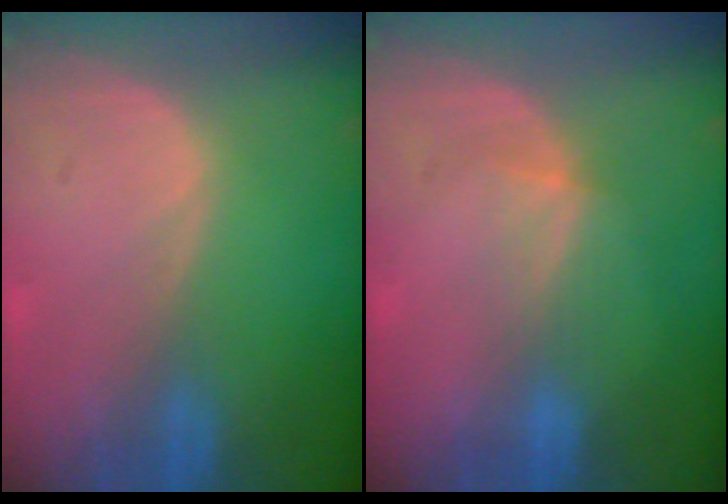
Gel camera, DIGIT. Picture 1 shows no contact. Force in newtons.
{"total": 2.7, "press": 2.4, "slide": 1.2}